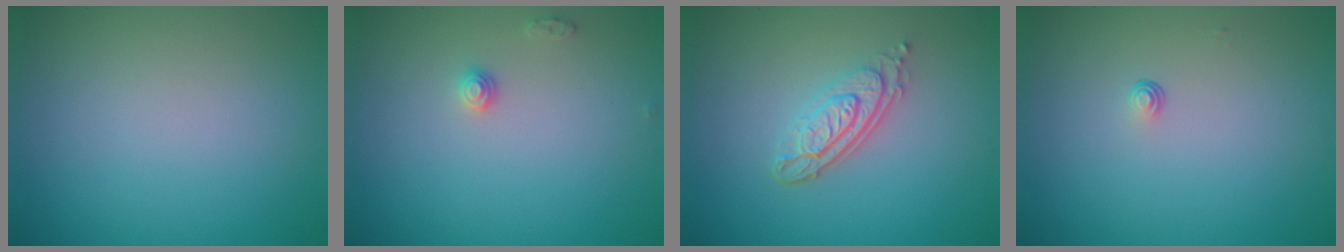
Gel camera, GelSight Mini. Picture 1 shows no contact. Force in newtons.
{"total": 1.0, "press": 1.0, "slide": 0.1}
{"total": 3.4, "press": 2.8, "slide": 1.9}
{"total": 0.6, "press": 0.3, "slide": 0.5}